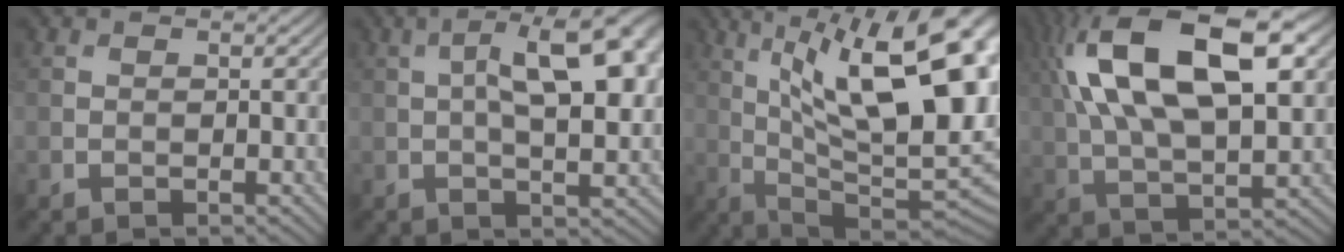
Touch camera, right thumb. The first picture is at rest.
{"total": 12.2, "force": [2.1, 4.8, 11.0], "torque": [-0.149, 0.021, 0.016]}
{"total": 19.2, "force": [4.6, 7.7, 17.0], "torque": [-0.237, 0.026, 0.073]}
{"total": 18.1, "force": [6.1, 8.4, 14.8], "torque": [-0.293, 0.037, 0.094]}